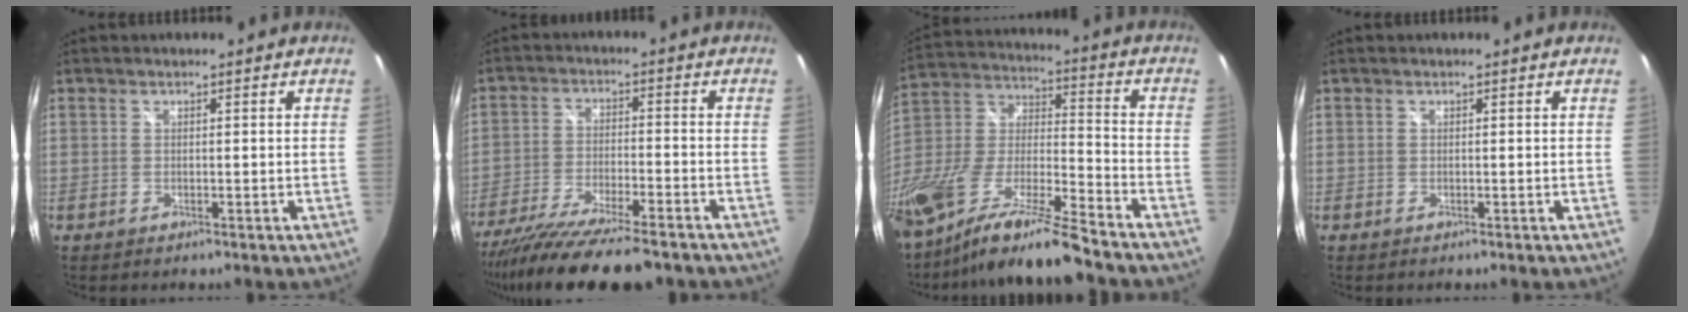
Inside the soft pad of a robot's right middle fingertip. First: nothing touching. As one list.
[{"total": 17.4, "force": [-14.6, 2.2, 9.2], "torque": [-0.183, -0.045, -0.242]}, {"total": 19.4, "force": [-15.2, 1.9, 11.9], "torque": [-0.231, -0.023, -0.289]}, {"total": 0.0}]